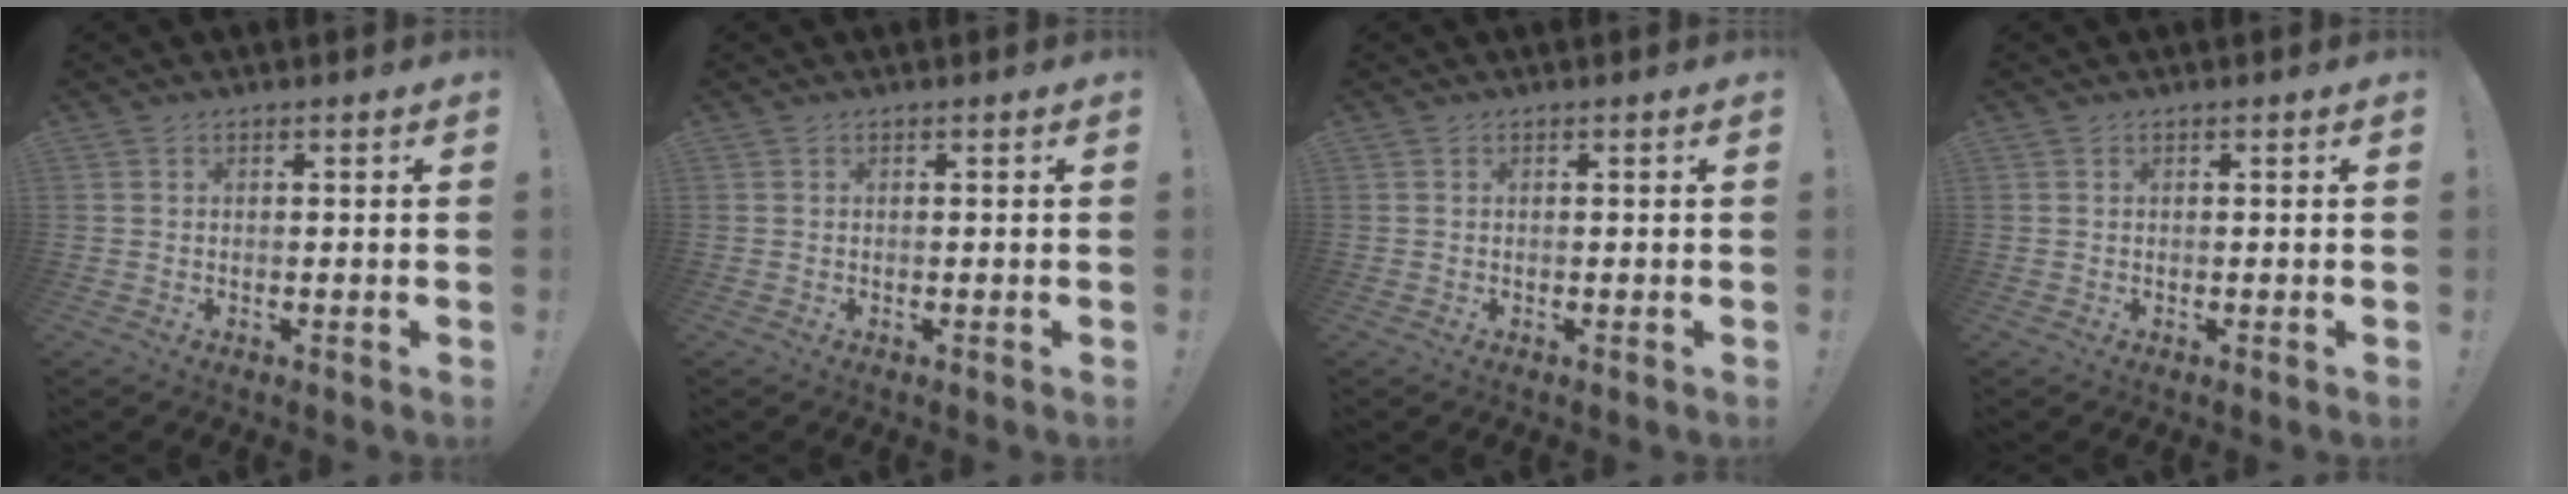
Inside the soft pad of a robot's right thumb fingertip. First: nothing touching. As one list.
[{"total": 0.0}, {"total": 0.0}, {"total": 0.0}]